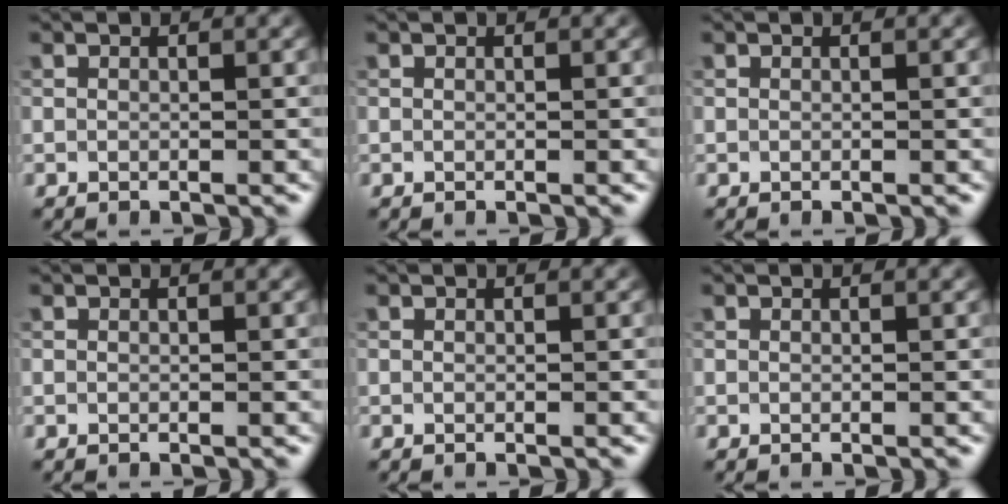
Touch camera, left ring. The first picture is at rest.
{"total": 0.0}
{"total": 0.0}
{"total": 0.0}
{"total": 0.0}
{"total": 0.0}